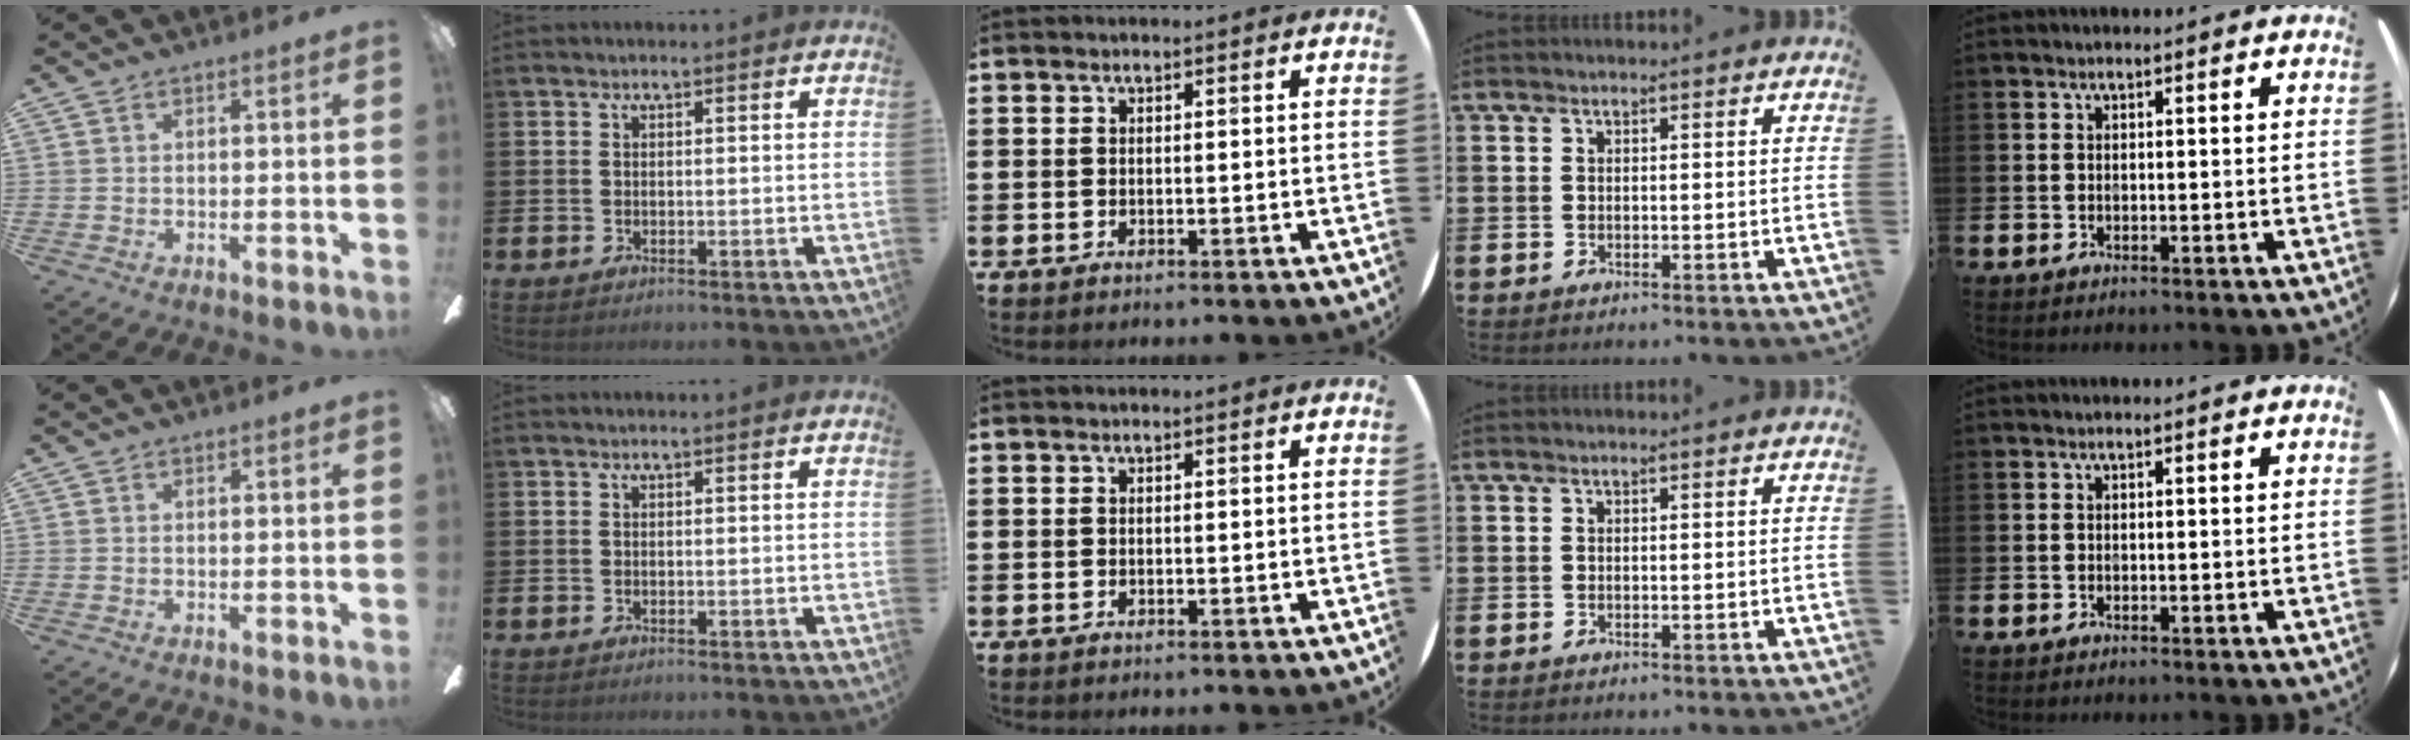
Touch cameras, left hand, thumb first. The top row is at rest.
{}